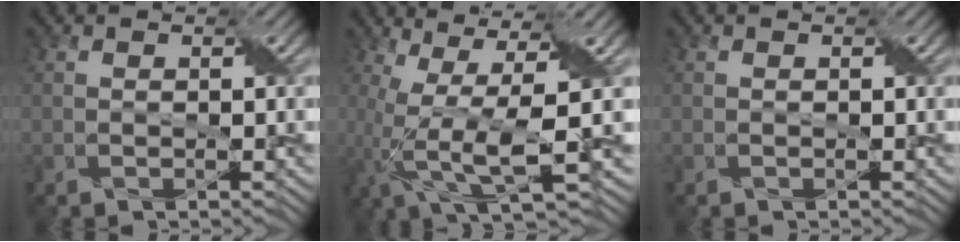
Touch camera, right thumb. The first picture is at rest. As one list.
[{"total": 11.0, "force": [-1.3, 3.2, 10.4], "torque": [-0.225, -0.001, -0.008]}, {"total": 0.0}]